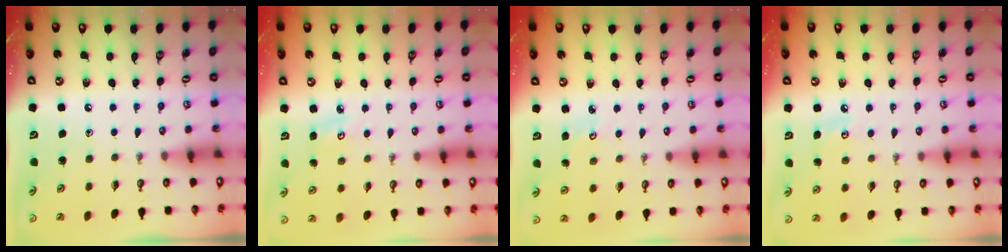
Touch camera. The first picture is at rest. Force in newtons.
{"total": 3.7, "press": 3.7, "slide": 0.4}
{"total": 2.8, "press": 2.8, "slide": 0.3}
{"total": 5.9, "press": 5.8, "slide": 0.7}